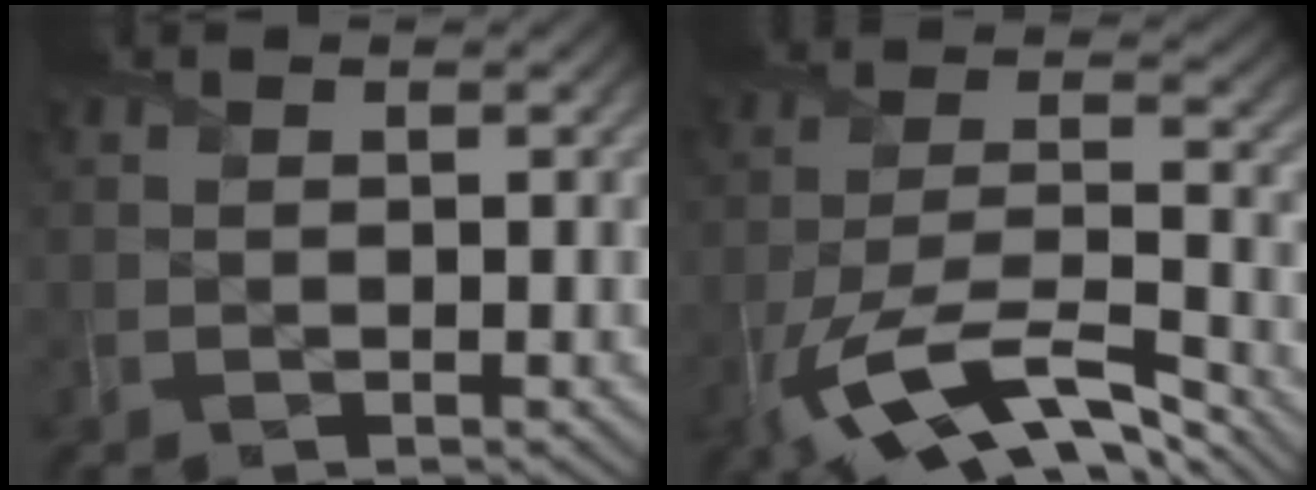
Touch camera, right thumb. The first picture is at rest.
{"total": 13.7, "force": [-9.0, 4.5, 9.3], "torque": [-0.195, -0.017, -0.175]}